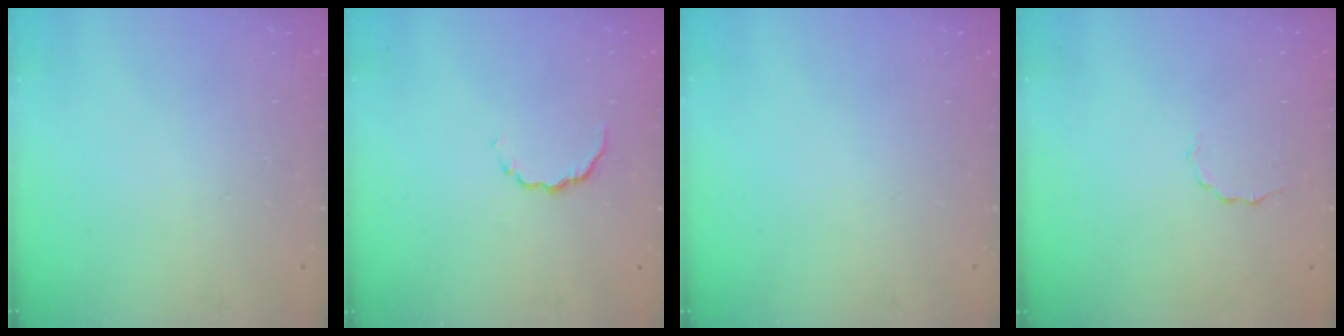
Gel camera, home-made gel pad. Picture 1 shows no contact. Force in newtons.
{"total": 4.0, "press": 3.9, "slide": 0.9}
{"total": 0.0}
{"total": 2.0, "press": 1.9, "slide": 0.6}